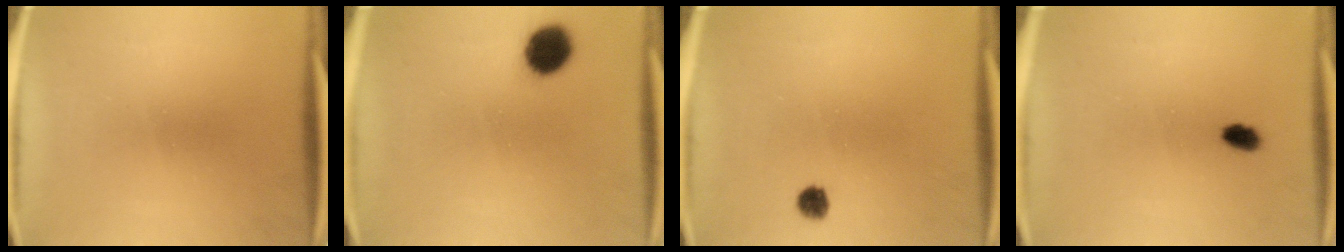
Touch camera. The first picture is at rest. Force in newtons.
{"total": 8.1}
{"total": 2.3}
{"total": 2.3}